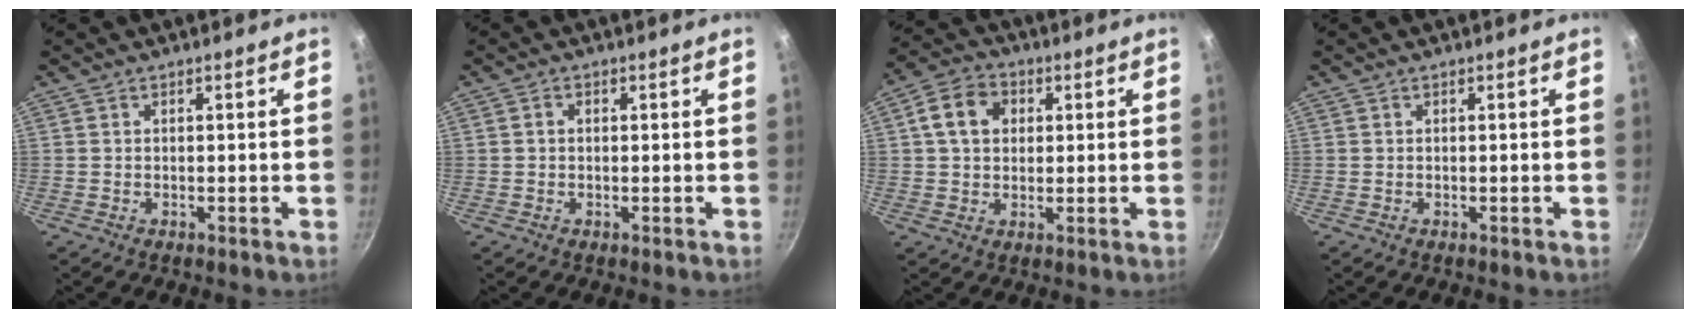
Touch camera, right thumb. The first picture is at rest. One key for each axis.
{"total": 1.2, "fx": 0.1, "fy": 0.9, "fz": 0.7, "tx": -0.011, "ty": 0.006, "tz": 0.000}
{"total": 8.4, "fx": 1.9, "fy": 6.6, "fz": 4.9, "tx": -0.066, "ty": 0.013, "tz": 0.022}
{"total": 0.0}